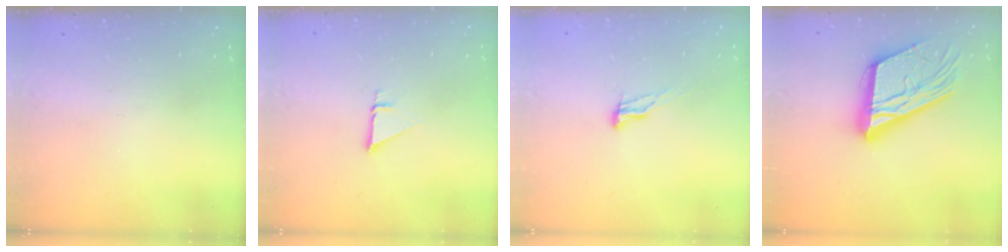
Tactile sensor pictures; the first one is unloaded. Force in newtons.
{"total": 2.7, "press": 2.7, "slide": 0.2}
{"total": 5.9, "press": 5.9, "slide": 0.5}
{"total": 21.7, "press": 21.6, "slide": 2.3}